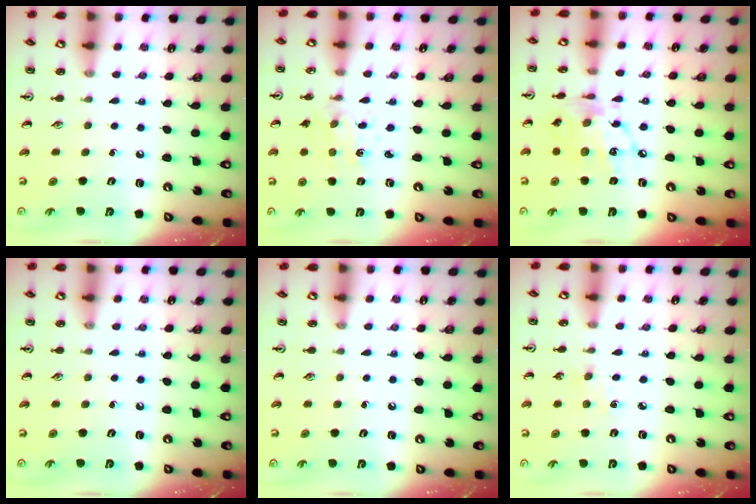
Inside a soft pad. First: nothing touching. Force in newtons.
{"total": 2.0, "press": 2.0, "slide": 0.2}
{"total": 14.0, "press": 14.0, "slide": 1.2}
{"total": 0.0}
{"total": 0.0}
{"total": 2.9, "press": 2.9, "slide": 0.4}